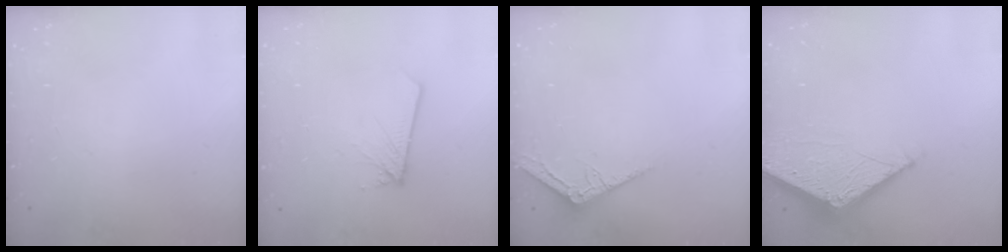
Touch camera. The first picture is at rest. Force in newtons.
{"total": 2.8, "press": 2.8, "slide": 0.3}
{"total": 3.2, "press": 3.2, "slide": 0.3}
{"total": 6.6, "press": 6.6, "slide": 0.1}